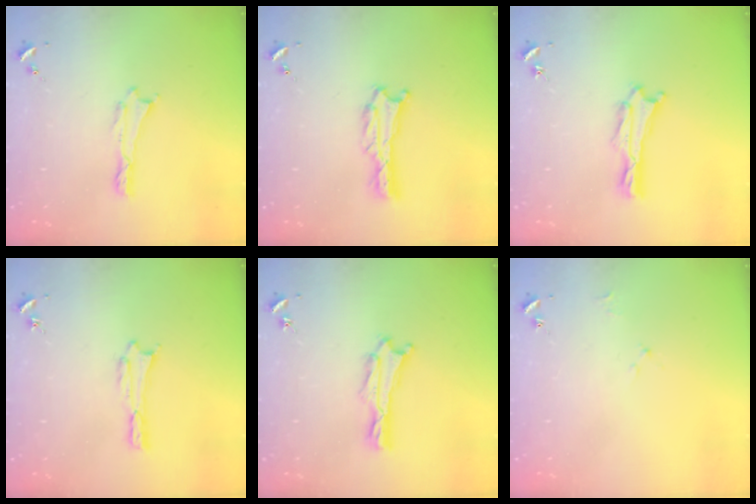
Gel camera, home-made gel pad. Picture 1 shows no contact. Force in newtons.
{"total": 0.9, "press": 0.9, "slide": 0.1}
{"total": 1.0, "press": 1.0, "slide": 0.1}
{"total": 0.7, "press": 0.7, "slide": 0.1}
{"total": 1.0, "press": 1.0, "slide": 0.1}
{"total": 1.7, "press": 1.6, "slide": 0.3}